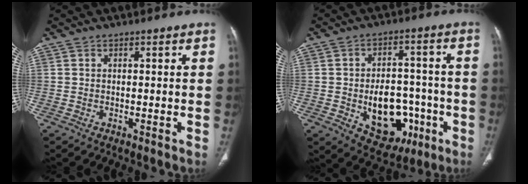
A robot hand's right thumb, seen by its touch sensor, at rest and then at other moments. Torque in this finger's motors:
{"motor_torque": [3.19, 1.62, 1.18, -0.78, 0.26]}